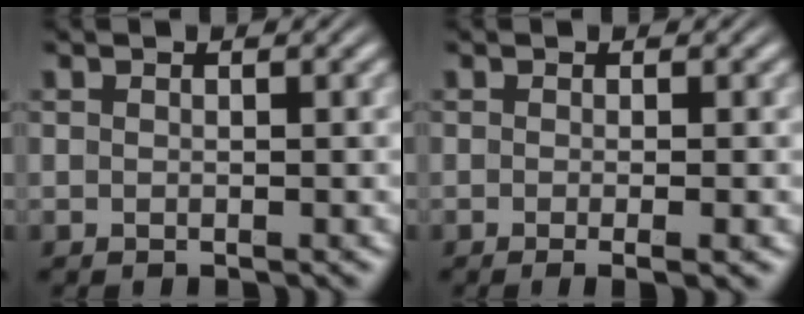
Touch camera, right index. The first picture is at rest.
{"total": 1.7, "force": [-1.1, 0.0, 1.3], "torque": [-0.020, -0.002, -0.017]}